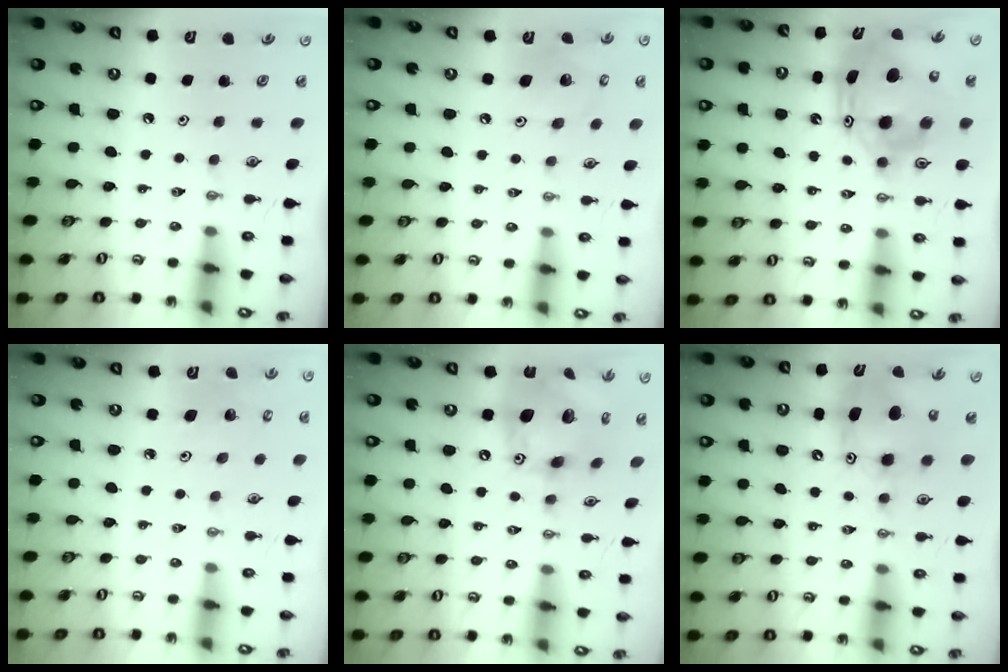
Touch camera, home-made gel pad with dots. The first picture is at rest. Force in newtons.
{"total": 10.6, "press": 10.4, "slide": 1.9}
{"total": 14.7, "press": 14.6, "slide": 1.6}
{"total": 4.8, "press": 4.7, "slide": 0.9}
{"total": 17.9, "press": 17.8, "slide": 1.6}
{"total": 9.4, "press": 9.4, "slide": 0.6}